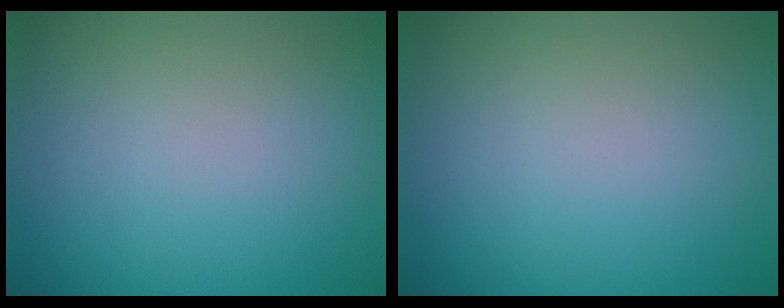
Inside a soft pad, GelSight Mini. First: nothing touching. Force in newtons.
{"total": 0.0}